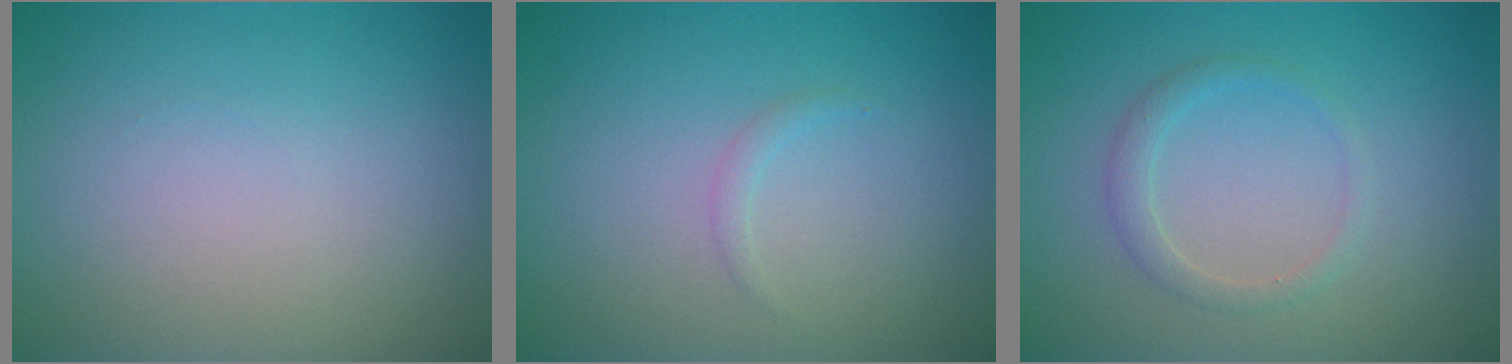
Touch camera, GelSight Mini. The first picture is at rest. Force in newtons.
{"total": 0.7, "press": 0.7, "slide": 0.1}
{"total": 1.6, "press": 1.6, "slide": 0.1}